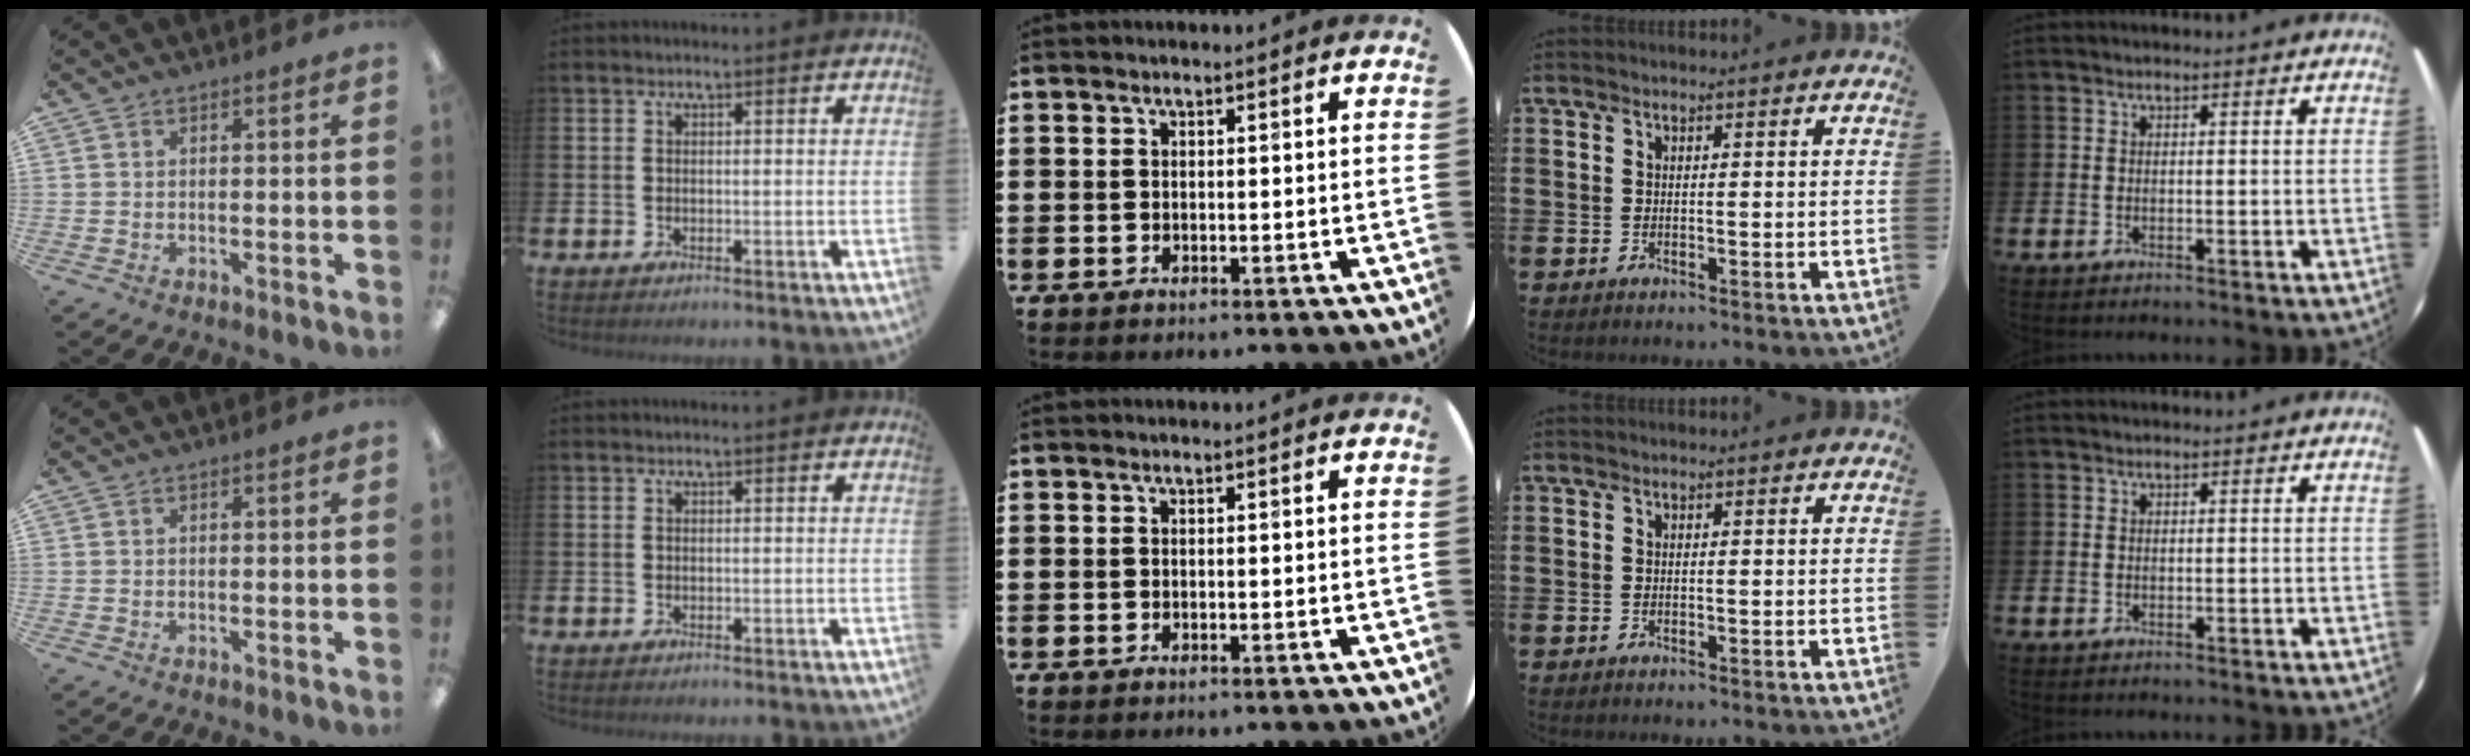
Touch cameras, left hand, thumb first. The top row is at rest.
{}